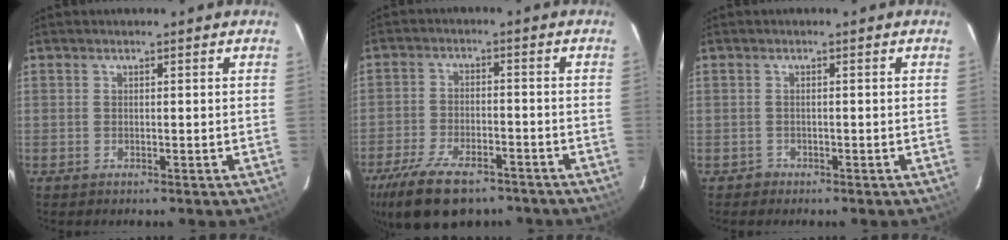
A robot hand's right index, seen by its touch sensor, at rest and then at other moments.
{"total": 15.8, "force": [-11.1, 6.9, 8.8], "torque": [-0.198, -0.025, -0.185]}
{"total": 1.1, "force": [-0.7, 0.8, -0.2], "torque": [0.001, 0.006, -0.012]}